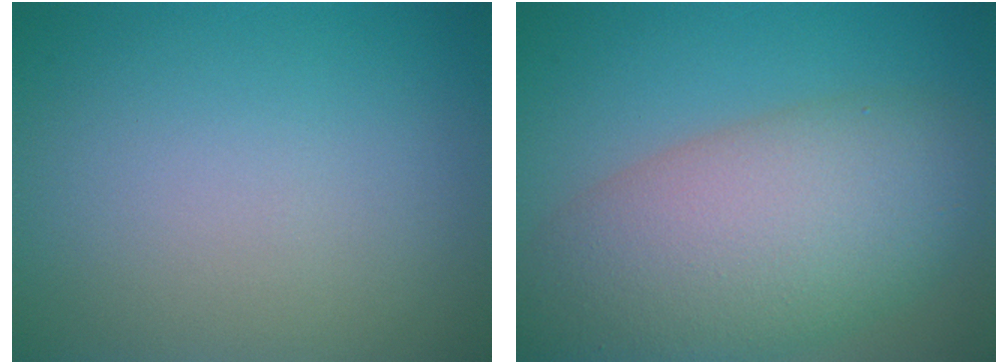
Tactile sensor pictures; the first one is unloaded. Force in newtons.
{"total": 10.6, "press": 10.6, "slide": 0.3}